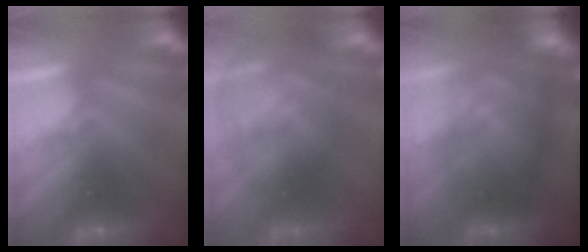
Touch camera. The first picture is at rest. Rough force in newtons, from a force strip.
{"total": 7.6}
{"total": 7.4}